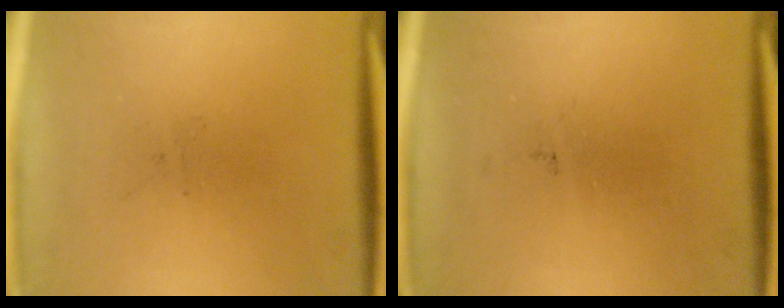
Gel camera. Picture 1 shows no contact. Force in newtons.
{"total": 0.0}